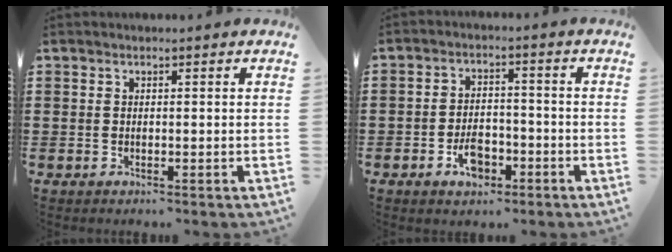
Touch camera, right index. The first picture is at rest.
{"total": 5.0, "force": [-2.6, 3.1, 2.9], "torque": [-0.047, 0.003, -0.051]}